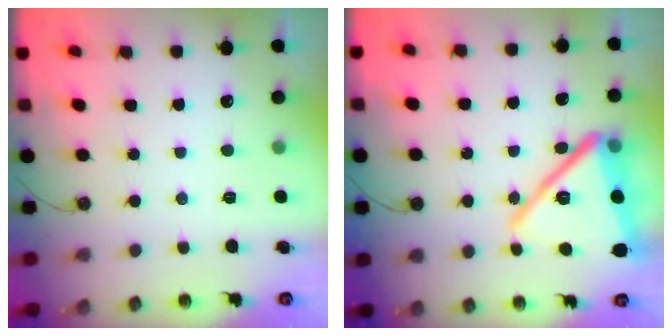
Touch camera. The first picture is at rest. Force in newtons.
{"total": 20.5, "press": 19.7, "slide": 5.4}